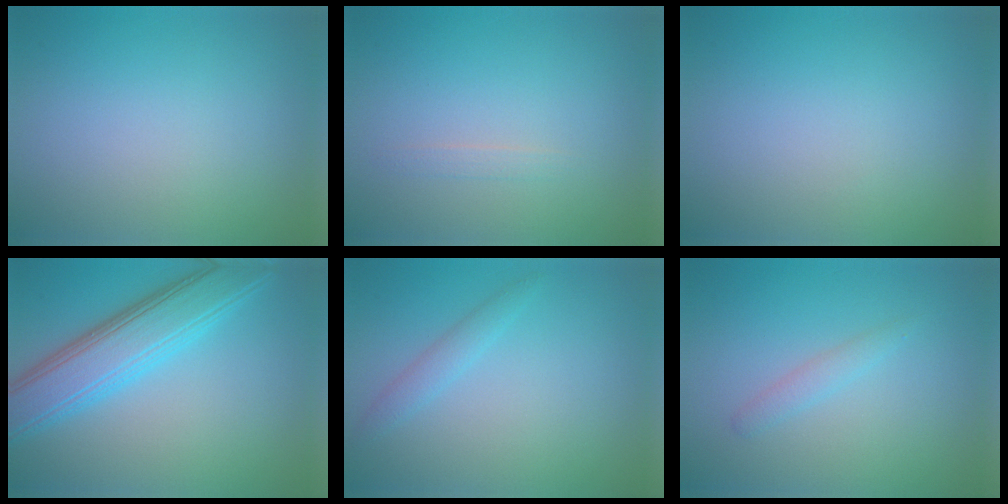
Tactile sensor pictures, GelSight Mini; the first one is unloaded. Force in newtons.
{"total": 0.7, "press": 0.7, "slide": 0.1}
{"total": 0.0}
{"total": 7.0, "press": 7.0, "slide": 0.1}
{"total": 1.5, "press": 1.5, "slide": 0.1}
{"total": 1.2, "press": 1.2, "slide": 0.0}